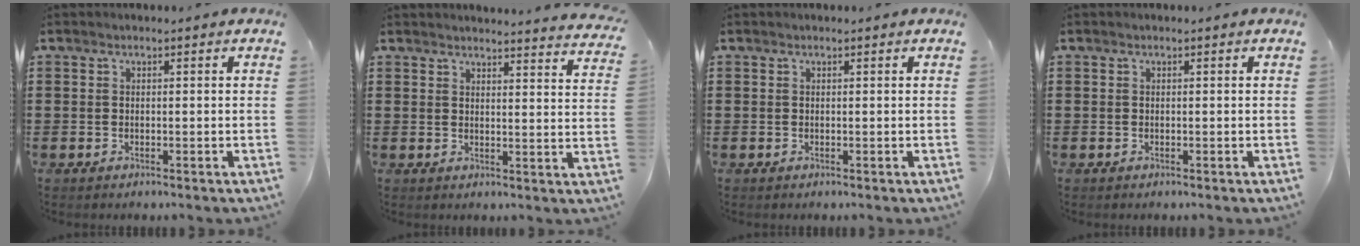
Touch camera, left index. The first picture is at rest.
{"total": 3.2, "force": [3.2, -0.5, 0.4], "torque": [-0.012, -0.021, 0.055]}
{"total": 0.0}
{"total": 0.0}